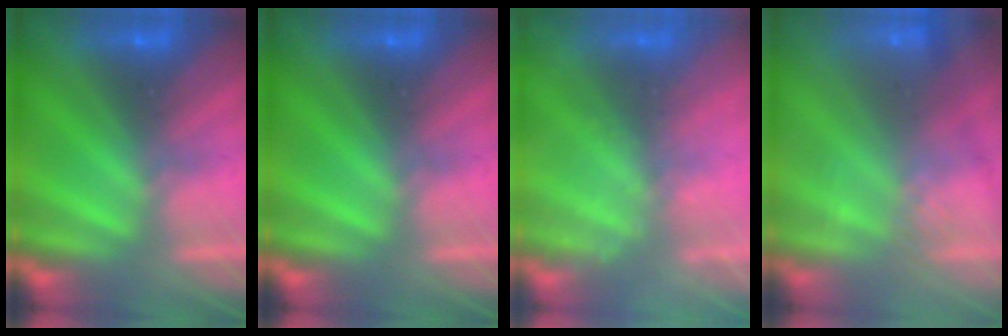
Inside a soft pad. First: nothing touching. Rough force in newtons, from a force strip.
{"total": 0.0}
{"total": 2.5}
{"total": 3.0}